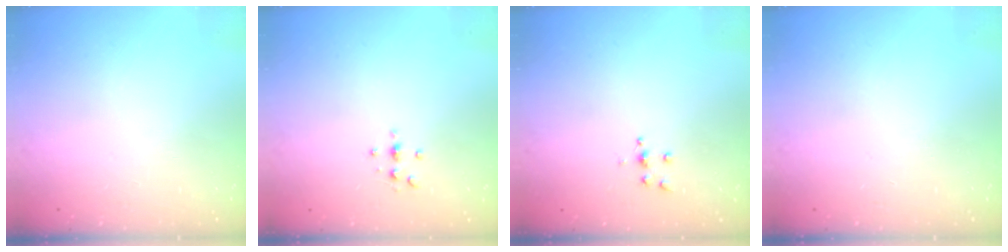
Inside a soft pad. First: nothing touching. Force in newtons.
{"total": 3.1, "press": 3.1, "slide": 0.5}
{"total": 4.8, "press": 4.8, "slide": 0.5}
{"total": 0.0}